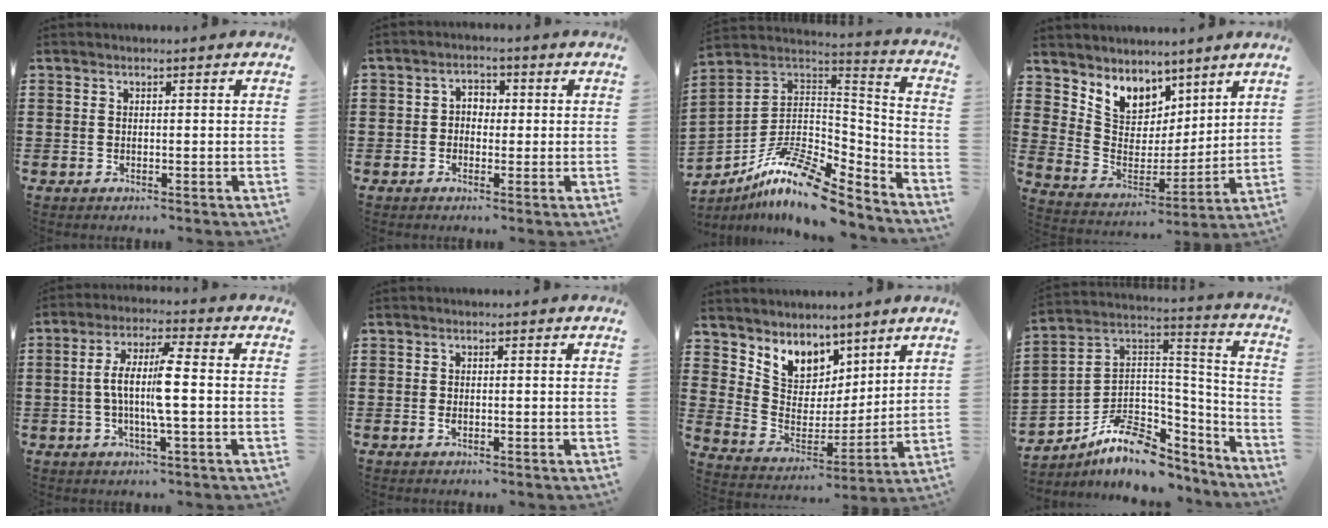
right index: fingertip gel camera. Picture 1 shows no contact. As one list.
[{"total": 2.1, "force": [-0.7, 1.9, 0.8], "torque": [-0.022, 0.012, -0.017]}, {"total": 13.3, "force": [-9.2, 4.1, 8.7], "torque": [-0.170, 0.019, -0.173]}, {"total": 7.3, "force": [5.5, 4.8, 0.5], "torque": [-0.061, -0.045, 0.106]}, {"total": 7.5, "force": [-0.5, 0.8, 7.4], "torque": [-0.146, -0.008, -0.016]}, {"total": 0.6, "force": [0.0, 0.2, 0.5], "torque": [-0.011, -0.005, 0.002]}, {"total": 7.2, "force": [5.5, 4.6, 0.2], "torque": [-0.048, -0.050, 0.103]}, {"total": 10.4, "force": [-6.2, 6.1, 5.7], "torque": [-0.125, 0.010, -0.113]}]